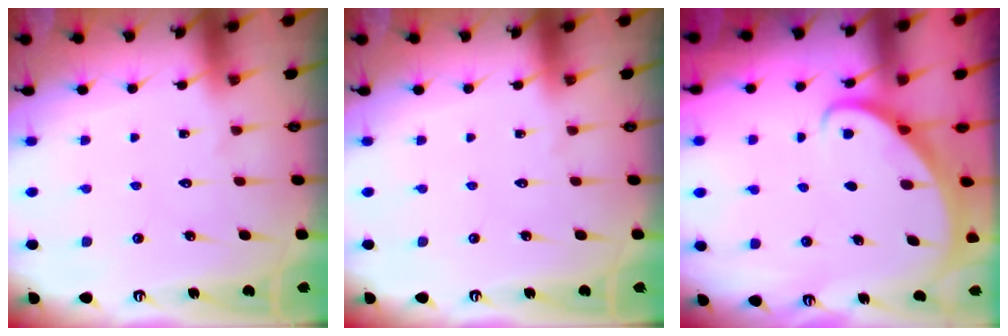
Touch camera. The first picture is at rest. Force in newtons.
{"total": 0.0}
{"total": 2.6, "press": 2.6, "slide": 0.2}